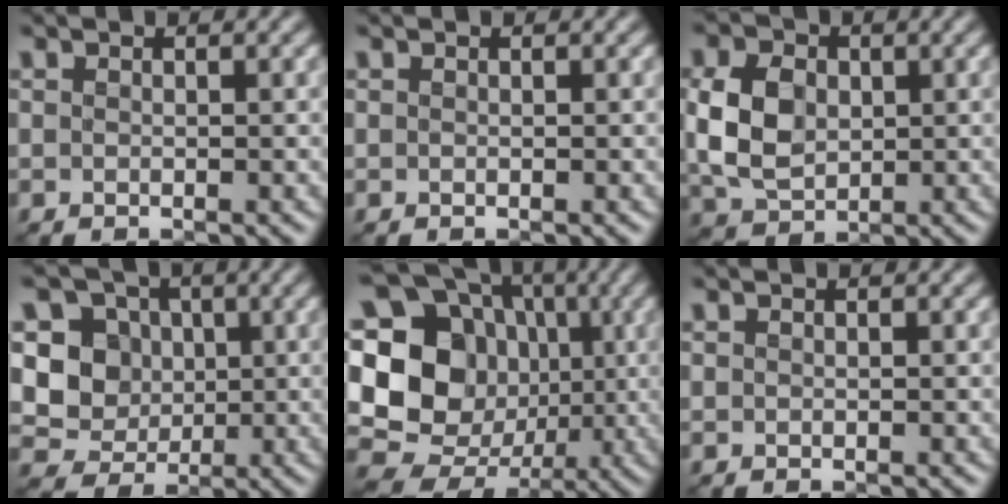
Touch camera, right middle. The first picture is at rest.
{"total": 0.0}
{"total": 5.9, "force": [0.3, 4.4, 3.9], "torque": [-0.092, -0.001, 0.004]}
{"total": 5.2, "force": [0.6, 4.8, 2.0], "torque": [-0.029, -0.003, -0.008]}
{"total": 19.5, "force": [0.9, 17.2, 9.1], "torque": [-0.191, 0.025, -0.008]}
{"total": 0.0}